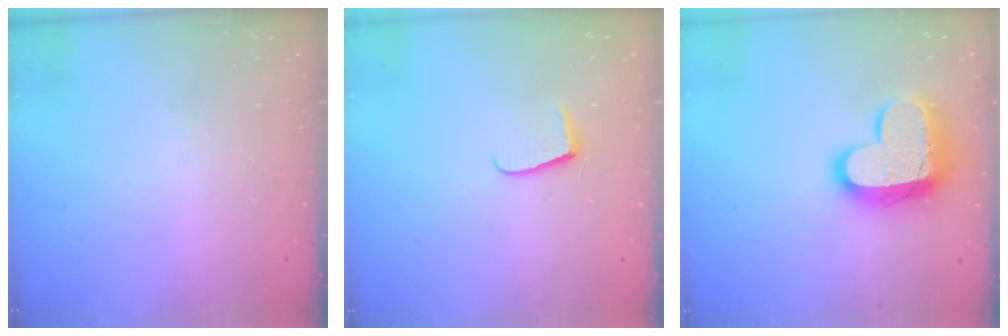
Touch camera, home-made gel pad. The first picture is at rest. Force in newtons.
{"total": 6.8, "press": 6.8, "slide": 0.6}
{"total": 16.7, "press": 16.6, "slide": 1.3}